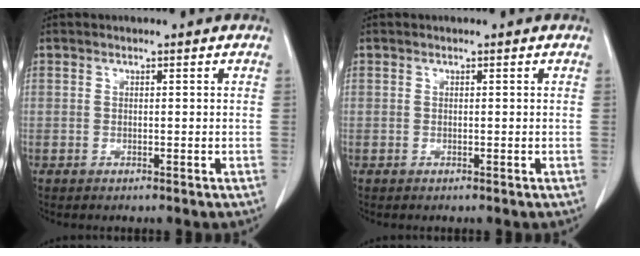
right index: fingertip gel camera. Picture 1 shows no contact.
{"total": 0.0}